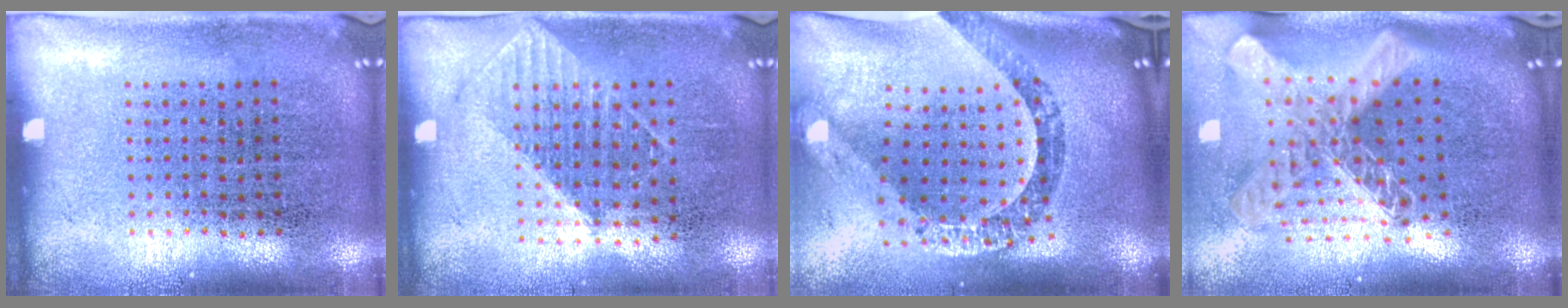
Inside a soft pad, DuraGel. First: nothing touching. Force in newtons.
{"total": 1.1, "press": 1.0, "slide": 0.3}
{"total": 2.5, "press": 2.0, "slide": 1.5}
{"total": 2.9, "press": 2.1, "slide": 2.1}